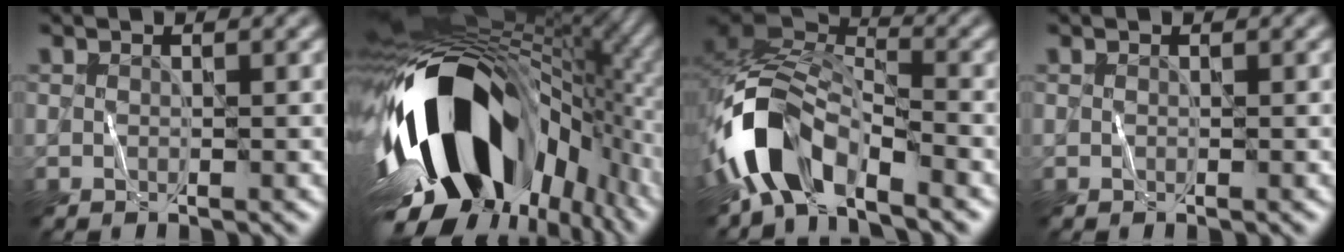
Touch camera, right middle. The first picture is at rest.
{"total": 17.8, "force": [-4.6, 10.4, 13.7], "torque": [-0.227, -0.014, -0.079]}
{"total": 8.1, "force": [-4.9, 3.9, 5.1], "torque": [-0.093, 0.004, -0.106]}
{"total": 0.0}